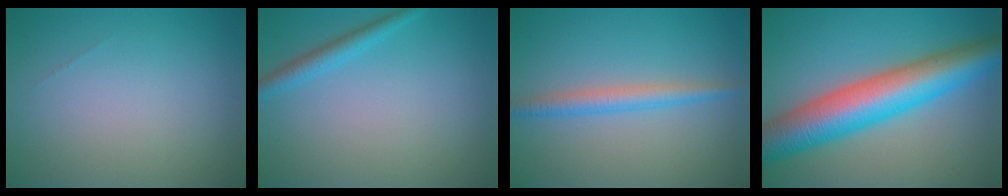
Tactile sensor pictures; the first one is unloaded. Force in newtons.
{"total": 1.9, "press": 1.9, "slide": 0.1}
{"total": 2.5, "press": 2.5, "slide": 0.0}
{"total": 10.2, "press": 10.2, "slide": 0.3}